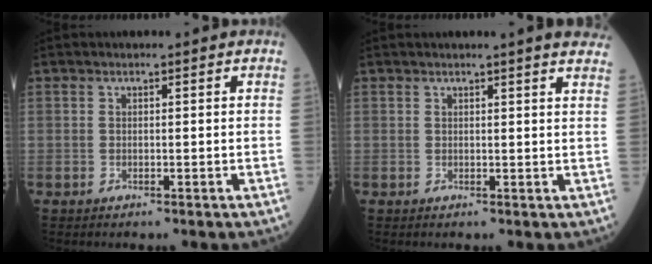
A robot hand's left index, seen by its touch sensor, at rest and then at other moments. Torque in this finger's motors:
{"motor_torque": [0.06, -0.05, 0.04, 0.05]}